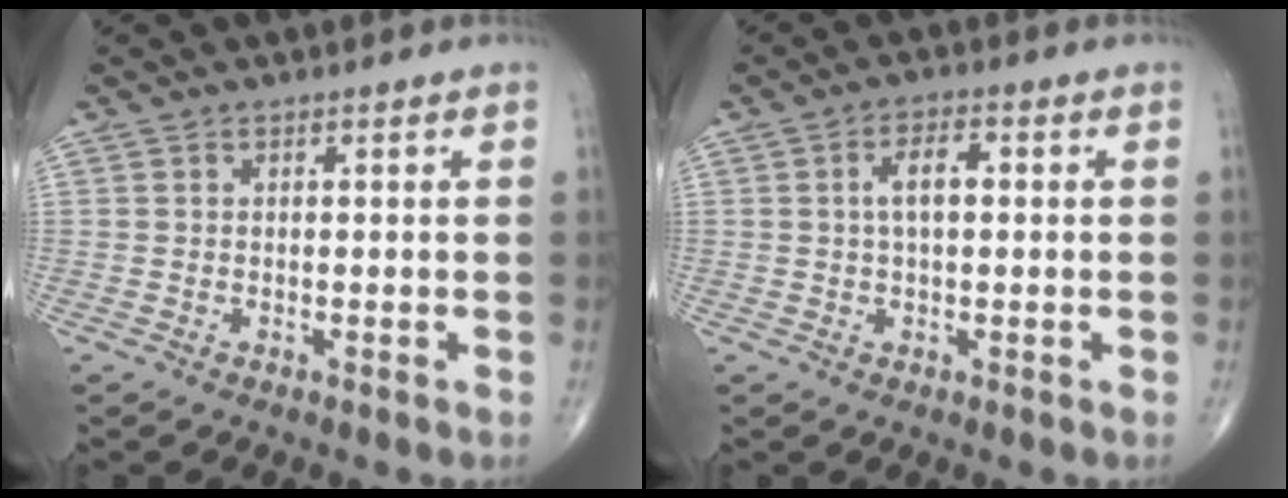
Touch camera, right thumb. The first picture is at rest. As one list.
[{"total": 4.4, "force": [0.5, 2.0, 3.9], "torque": [-0.070, 0.010, 0.006]}]